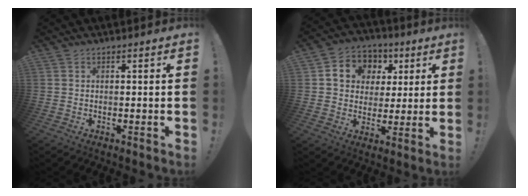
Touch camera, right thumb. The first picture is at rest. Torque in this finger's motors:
{"motor_torque": [1.44, 1.56, 0.72, 0.14, 0.03]}